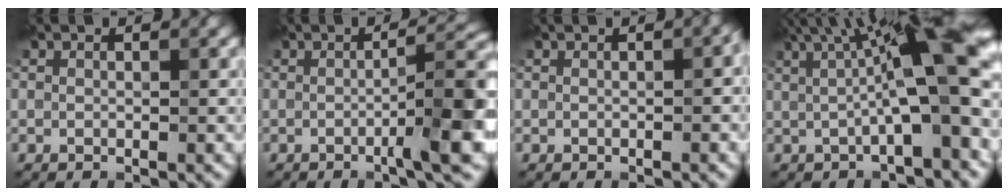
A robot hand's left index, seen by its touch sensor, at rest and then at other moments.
{"total": 6.7, "force": [-1.5, 1.1, 6.4], "torque": [-0.086, 0.013, -0.032]}
{"total": 1.4, "force": [0.0, 0.4, 1.4], "torque": [-0.013, 0.005, 0.004]}
{"total": 12.3, "force": [1.7, 2.8, 11.8], "torque": [-0.144, 0.028, 0.024]}